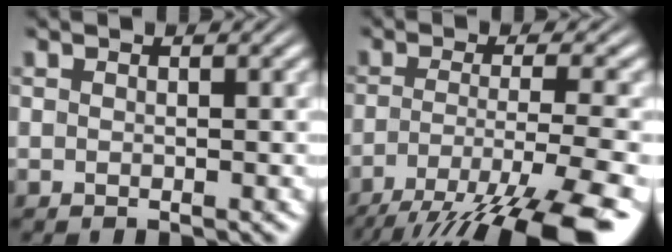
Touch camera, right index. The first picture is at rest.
{"total": 10.4, "force": [-6.3, 3.0, 7.7], "torque": [-0.121, -0.041, -0.073]}